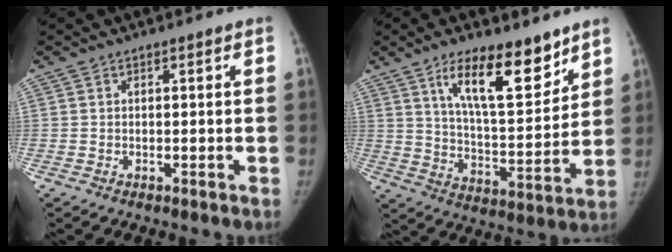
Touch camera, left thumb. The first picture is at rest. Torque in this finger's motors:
{"motor_torque": [1.60, 1.60, 0.93, -0.63, 0.06]}